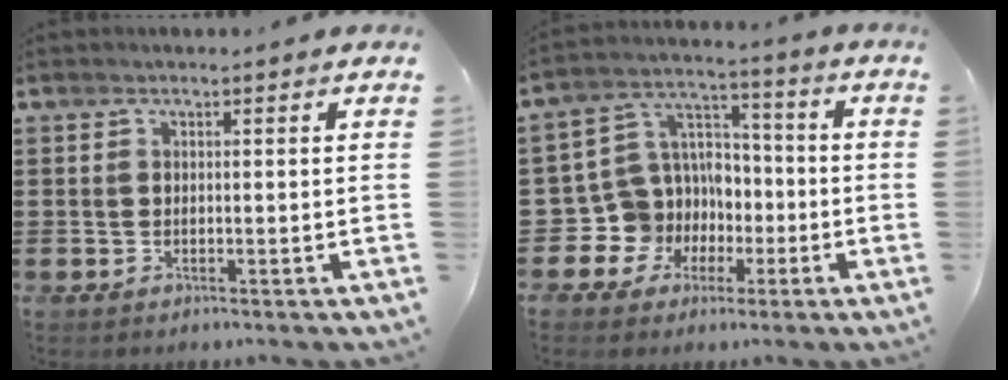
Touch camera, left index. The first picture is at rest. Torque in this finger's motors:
{"motor_torque": [0.94, 0.94, 0.18, 0.02]}